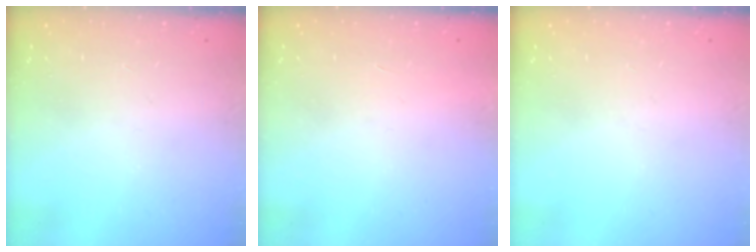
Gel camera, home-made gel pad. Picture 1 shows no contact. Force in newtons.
{"total": 1.7, "press": 1.7, "slide": 0.1}
{"total": 0.0}